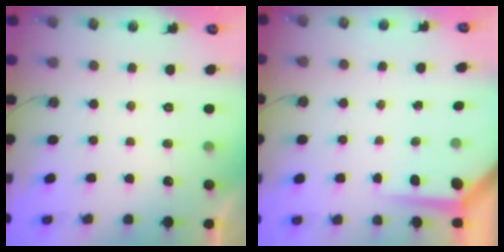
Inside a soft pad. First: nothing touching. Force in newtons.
{"total": 4.0, "press": 3.9, "slide": 0.3}